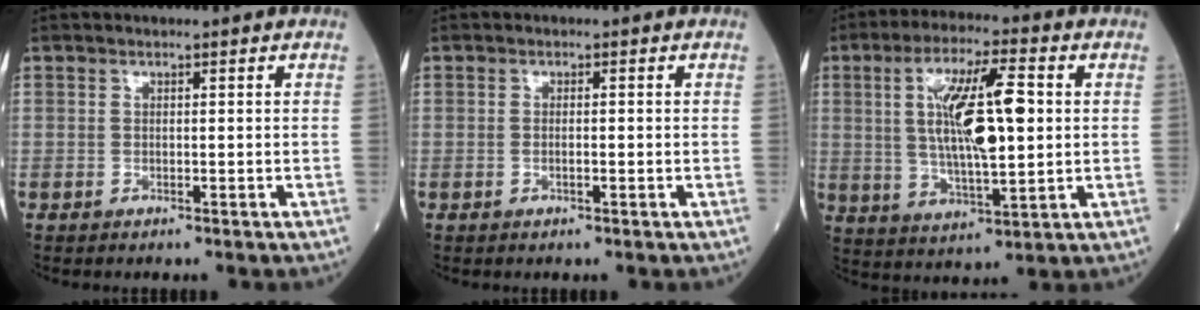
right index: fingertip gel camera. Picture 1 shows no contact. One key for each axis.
{"total": 1.0, "fx": -0.3, "fy": 0.3, "fz": 0.9, "tx": -0.023, "ty": 0.000, "tz": -0.004}
{"total": 13.6, "fx": 2.0, "fy": 3.0, "fz": 13.2, "tx": -0.248, "ty": 0.010, "tz": 0.036}